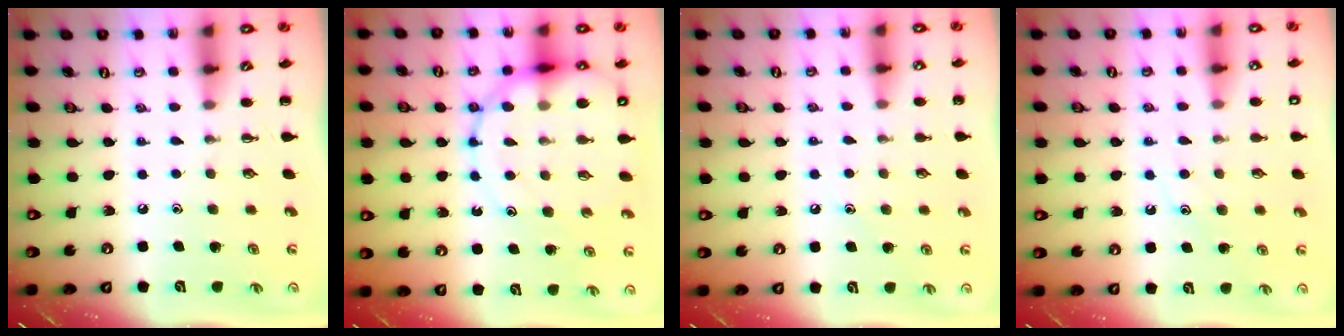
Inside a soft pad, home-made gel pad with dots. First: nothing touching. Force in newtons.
{"total": 16.5, "press": 16.0, "slide": 3.7}
{"total": 6.7, "press": 6.4, "slide": 1.8}
{"total": 8.9, "press": 8.8, "slide": 1.3}